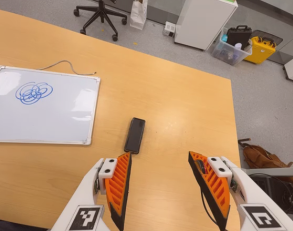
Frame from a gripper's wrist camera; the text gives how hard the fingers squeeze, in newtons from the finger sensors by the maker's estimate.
{"total": 0.0}